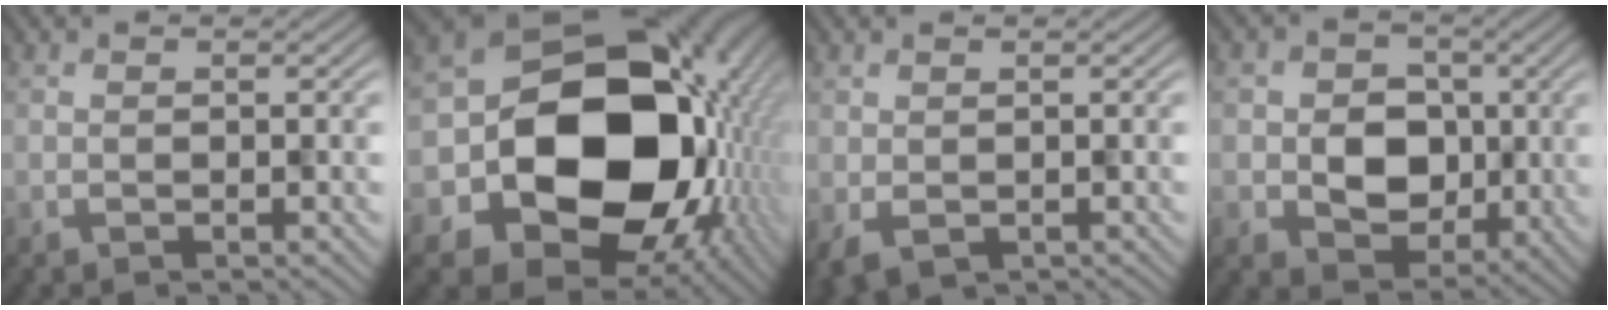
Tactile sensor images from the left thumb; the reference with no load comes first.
{"total": 21.4, "force": [-2.3, 17.6, 11.9], "torque": [-0.209, -0.048, -0.033]}
{"total": 2.9, "force": [-0.9, 2.0, 1.9], "torque": [-0.037, -0.010, -0.005]}
{"total": 6.1, "force": [-0.2, 5.4, 2.8], "torque": [-0.043, -0.008, -0.014]}